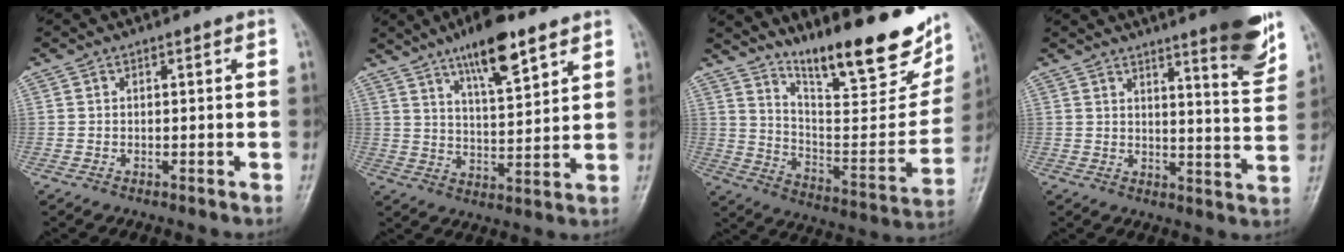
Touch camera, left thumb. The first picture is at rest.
{"total": 12.3, "force": [7.8, 3.5, 8.8], "torque": [-0.125, -0.042, 0.130]}
{"total": 24.1, "force": [16.8, 6.0, 16.2], "torque": [-0.203, -0.088, 0.266]}
{"total": 10.6, "force": [7.0, 1.4, 7.9], "torque": [-0.086, -0.048, 0.094]}